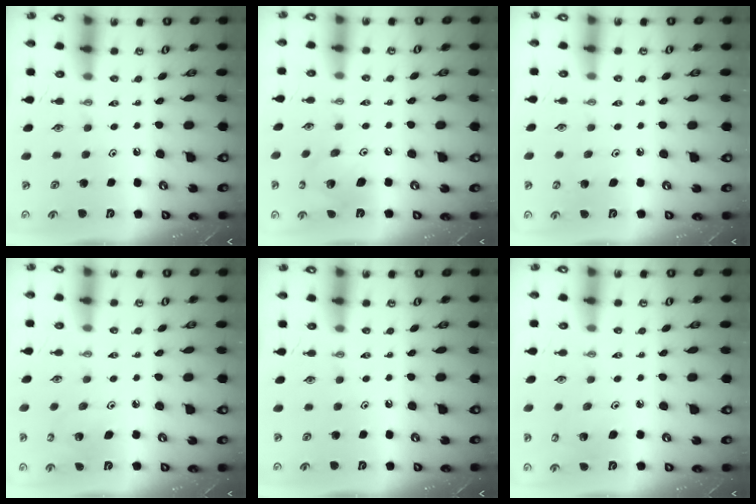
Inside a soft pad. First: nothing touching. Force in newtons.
{"total": 12.4, "press": 12.3, "slide": 1.3}
{"total": 3.4, "press": 3.4, "slide": 0.3}
{"total": 3.5, "press": 3.5, "slide": 0.3}
{"total": 0.0}
{"total": 3.0, "press": 2.6, "slide": 1.6}